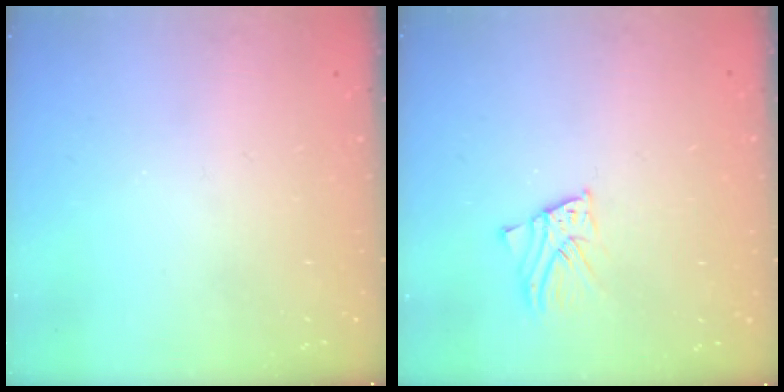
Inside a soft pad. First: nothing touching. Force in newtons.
{"total": 3.9, "press": 3.9, "slide": 0.2}